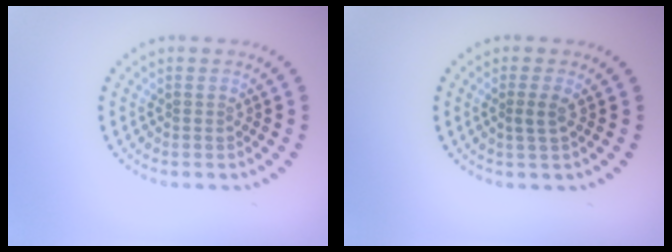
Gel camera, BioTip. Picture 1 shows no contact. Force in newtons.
{"total": 1.3, "press": 1.0, "slide": 0.8}